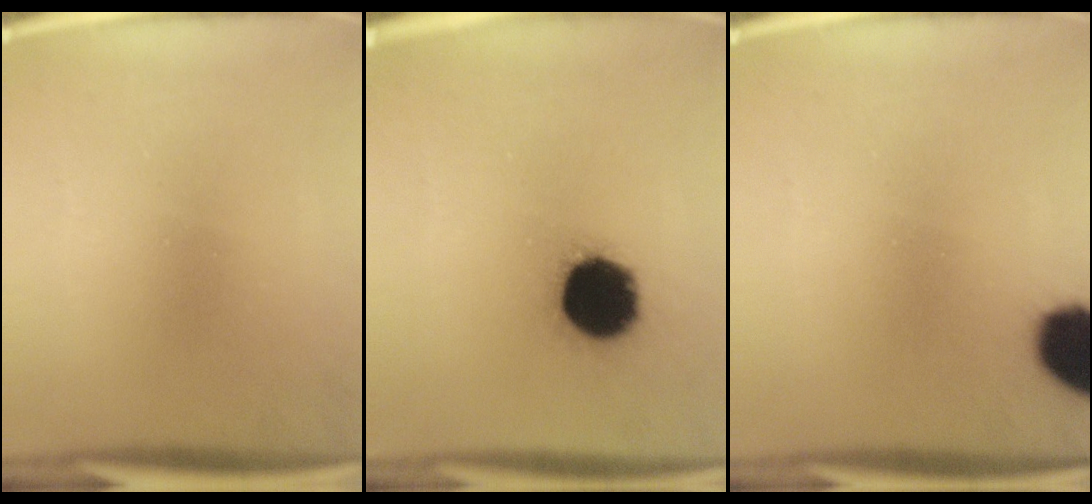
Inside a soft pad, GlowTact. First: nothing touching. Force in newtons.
{"total": 17.6}
{"total": 13.1}